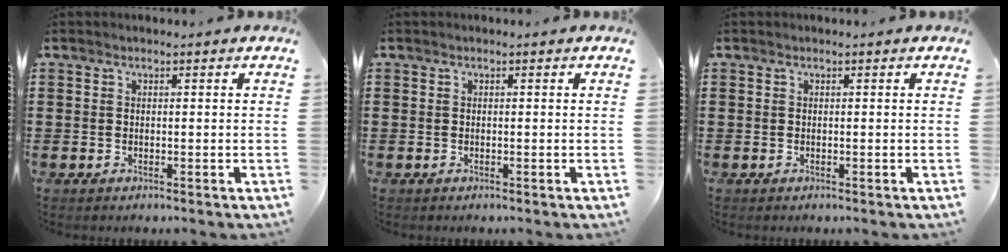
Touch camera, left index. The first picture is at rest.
{"total": 0.0}
{"total": 0.0}